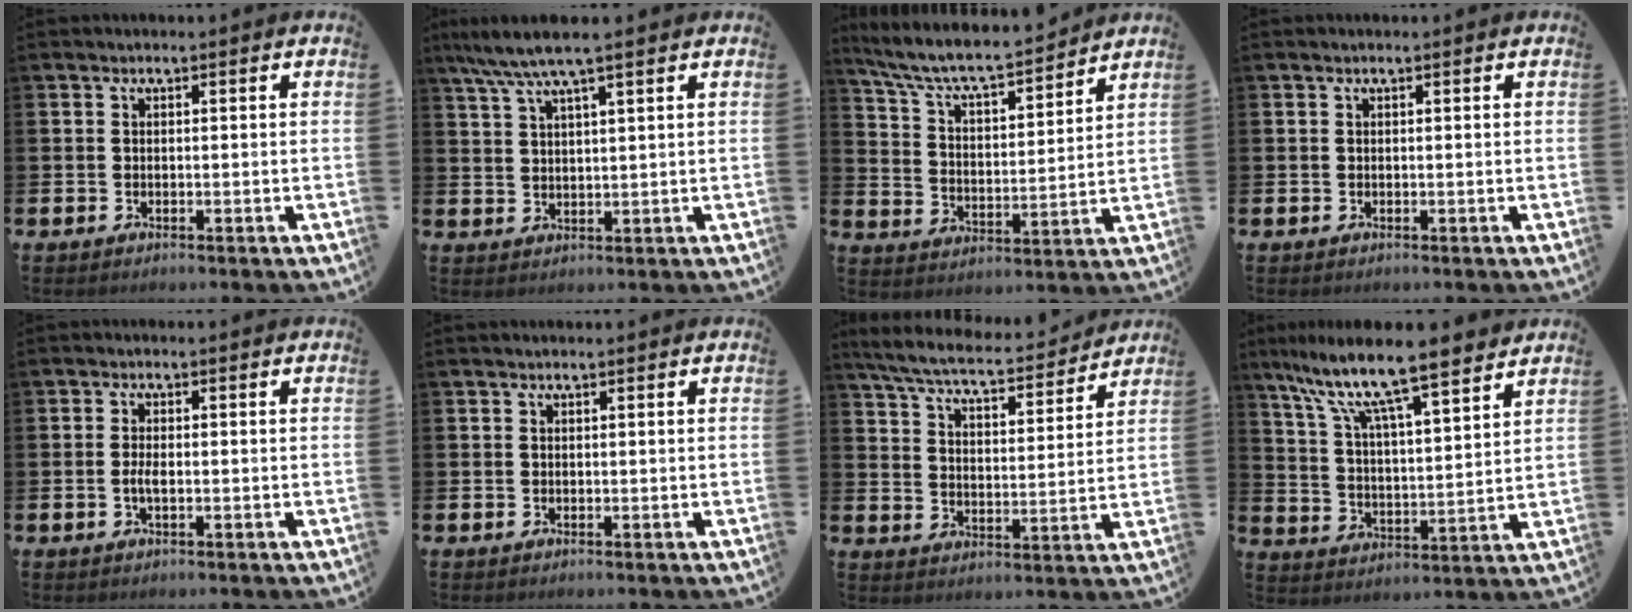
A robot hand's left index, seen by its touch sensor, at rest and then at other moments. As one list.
[{"total": 5.6, "force": [4.5, 0.3, 3.4], "torque": [-0.073, -0.009, 0.079]}, {"total": 7.4, "force": [7.0, 1.0, 2.3], "torque": [-0.078, -0.055, 0.118]}, {"total": 0.0}, {"total": 1.7, "force": [-0.5, 0.6, 1.5], "torque": [-0.025, -0.001, -0.010]}, {"total": 0.0}, {"total": 6.7, "force": [6.2, 1.1, 2.2], "torque": [-0.072, -0.046, 0.104]}, {"total": 11.4, "force": [9.7, 1.7, 5.6], "torque": [-0.137, -0.061, 0.163]}]